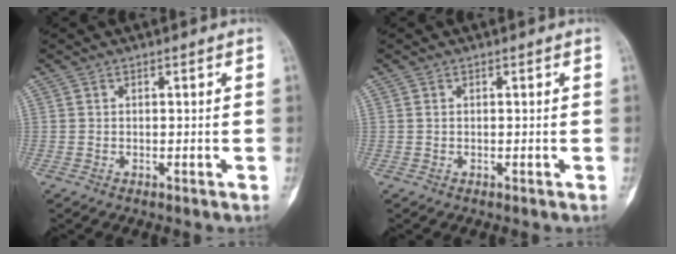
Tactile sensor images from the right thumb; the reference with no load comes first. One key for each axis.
{"total": 0.0}